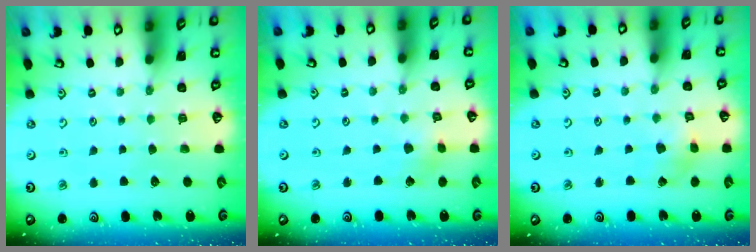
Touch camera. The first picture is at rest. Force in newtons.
{"total": 2.1, "press": 2.1, "slide": 0.1}
{"total": 2.7, "press": 2.7, "slide": 0.2}